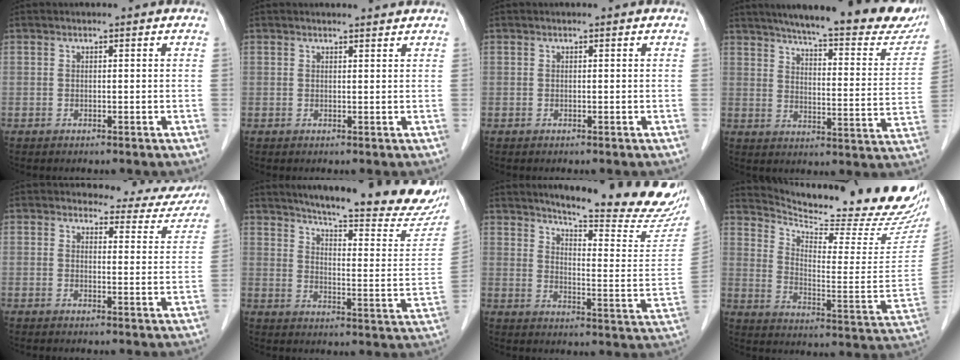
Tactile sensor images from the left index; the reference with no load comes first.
{"total": 2.4, "force": [2.4, 0.0, 0.3], "torque": [-0.010, 0.002, 0.028]}
{"total": 0.0}
{"total": 26.2, "force": [22.3, 3.5, 13.2], "torque": [-0.189, -0.050, 0.274]}
{"total": 8.5, "force": [8.0, 2.5, 0.7], "torque": [0.009, -0.022, 0.074]}
{"total": 25.3, "force": [22.0, 2.2, 12.3], "torque": [-0.177, -0.072, 0.272]}
{"total": 22.7, "force": [20.6, 1.4, 9.5], "torque": [-0.132, -0.098, 0.252]}
{"total": 23.9, "force": [22.0, 1.5, 9.1], "torque": [-0.150, -0.099, 0.294]}